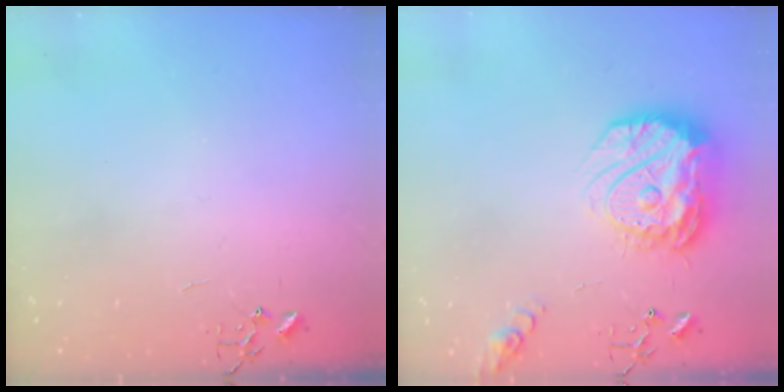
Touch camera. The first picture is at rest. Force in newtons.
{"total": 18.2, "press": 18.1, "slide": 1.7}